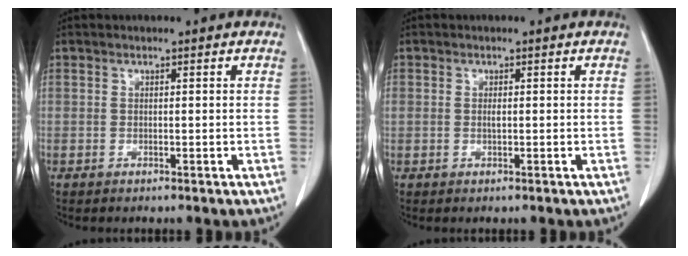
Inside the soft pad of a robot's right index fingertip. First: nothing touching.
{"total": 0.7, "force": [0.0, 0.4, 0.6], "torque": [-0.014, 0.001, 0.000]}